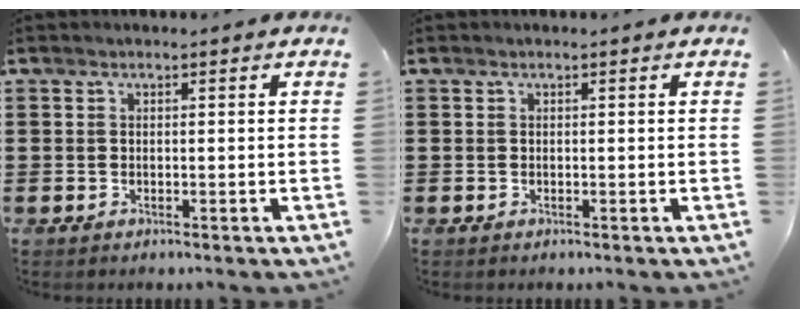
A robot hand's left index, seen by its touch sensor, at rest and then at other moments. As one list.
[{"total": 0.0}]